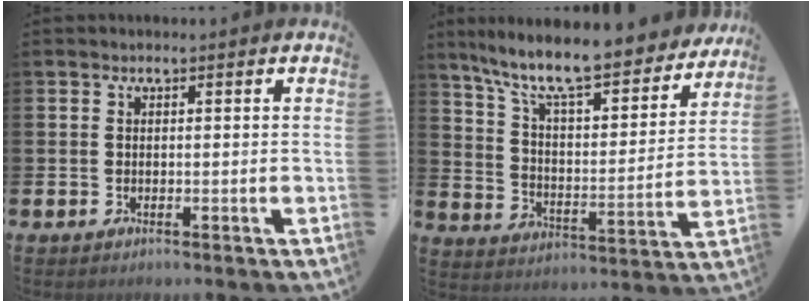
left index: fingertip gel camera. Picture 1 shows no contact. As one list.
[{"total": 11.2, "force": [9.9, 1.9, 4.9], "torque": [-0.124, -0.069, 0.166]}]